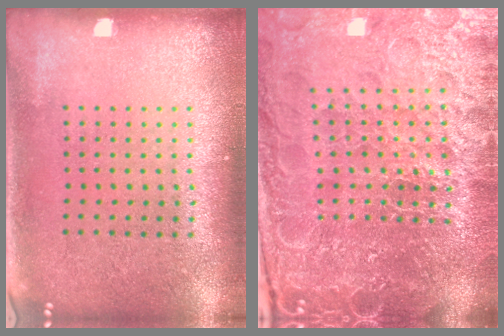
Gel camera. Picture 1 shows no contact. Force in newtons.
{"total": 6.3, "press": 5.6, "slide": 3.0}